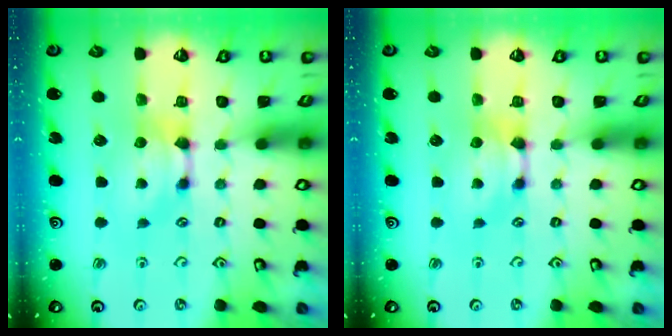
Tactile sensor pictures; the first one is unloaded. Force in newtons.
{"total": 0.0}